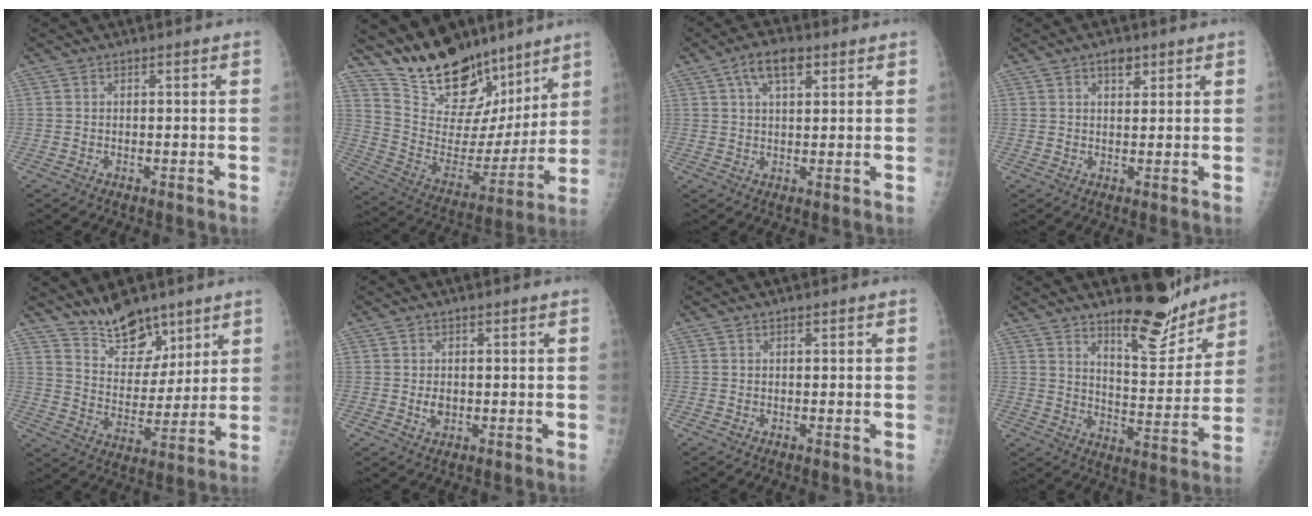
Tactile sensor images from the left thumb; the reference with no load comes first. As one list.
[{"total": 22.6, "force": [17.7, 10.4, 9.5], "torque": [-0.109, -0.091, 0.295]}, {"total": 6.3, "force": [3.1, 2.9, 4.6], "torque": [-0.073, 0.001, 0.052]}, {"total": 2.7, "force": [1.6, 1.5, 1.6], "torque": [-0.013, -0.007, 0.025]}, {"total": 11.7, "force": [9.2, 5.8, 4.4], "torque": [-0.036, -0.070, 0.167]}, {"total": 2.0, "force": [0.0, 1.5, 1.4], "torque": [-0.017, -0.002, 0.005]}, {"total": 0.0}, {"total": 11.9, "force": [9.8, 3.6, 5.8], "torque": [-0.049, -0.086, 0.156]}]